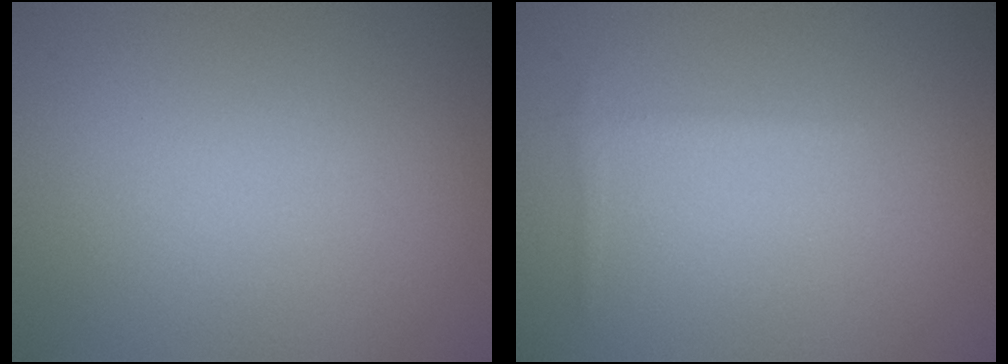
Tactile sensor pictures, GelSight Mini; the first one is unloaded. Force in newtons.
{"total": 0.7, "press": 0.7, "slide": 0.1}